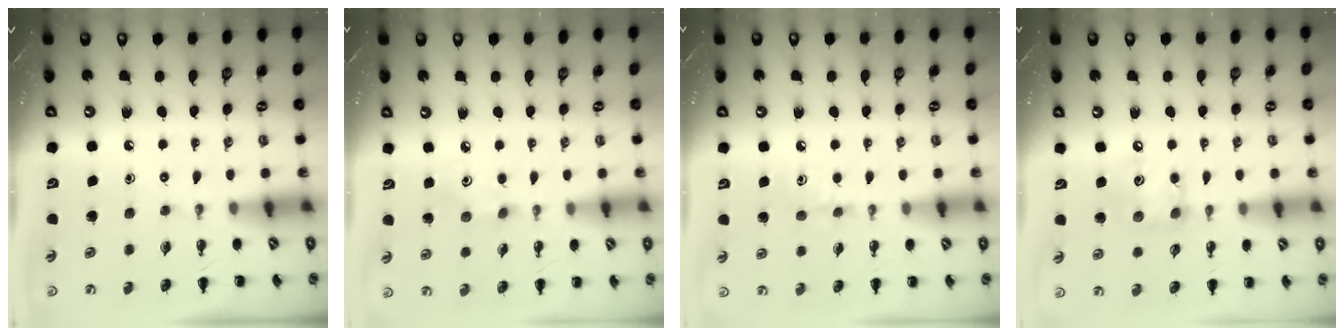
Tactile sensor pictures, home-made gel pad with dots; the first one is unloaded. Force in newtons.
{"total": 2.6, "press": 2.5, "slide": 0.8}
{"total": 5.4, "press": 5.1, "slide": 1.8}
{"total": 8.0, "press": 8.0, "slide": 0.8}